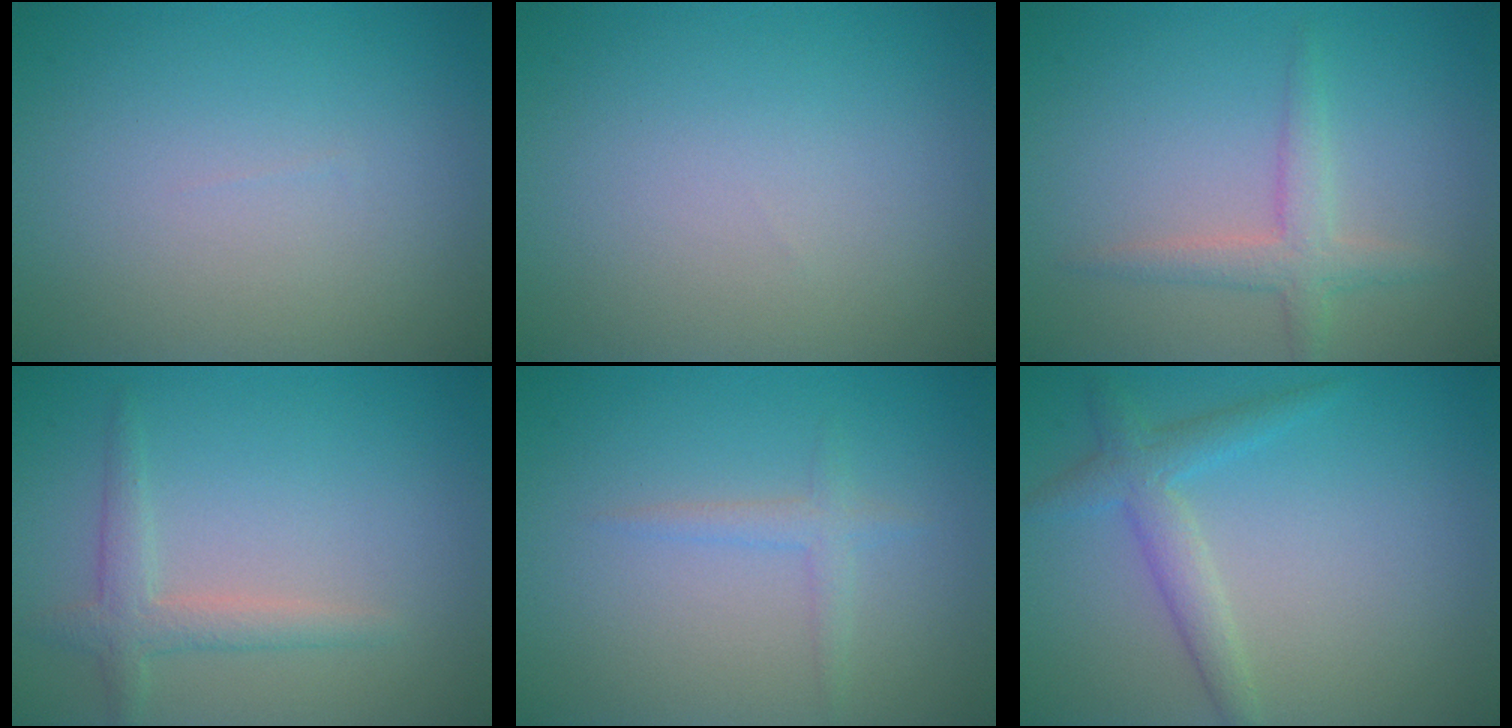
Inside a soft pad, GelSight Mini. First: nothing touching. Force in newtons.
{"total": 0.0}
{"total": 2.4, "press": 2.4, "slide": 0.1}
{"total": 2.3, "press": 2.3, "slide": 0.2}
{"total": 1.4, "press": 1.4, "slide": 0.1}
{"total": 2.8, "press": 2.8, "slide": 0.2}